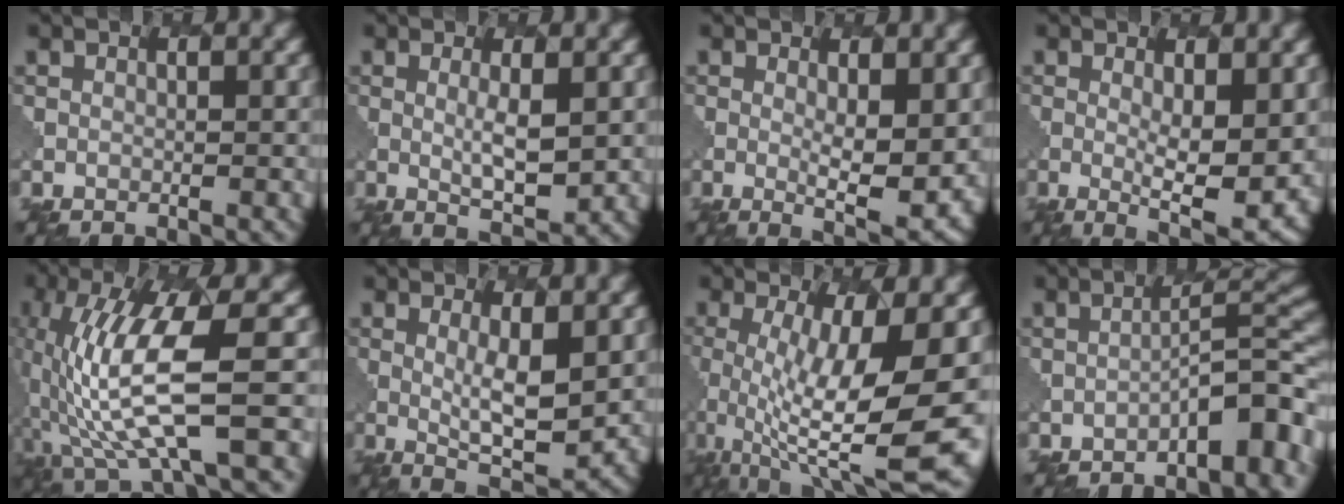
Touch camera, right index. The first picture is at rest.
{"total": 2.9, "force": [0.9, 0.7, 2.7], "torque": [-0.051, -0.009, 0.020]}
{"total": 4.7, "force": [0.7, 1.3, 4.5], "torque": [-0.075, -0.016, 0.017]}
{"total": 5.3, "force": [0.6, 1.4, 5.1], "torque": [-0.083, -0.018, 0.016]}
{"total": 10.1, "force": [-1.8, 2.5, 9.7], "torque": [-0.200, -0.003, -0.032]}
{"total": 4.6, "force": [1.0, 1.3, 4.3], "torque": [-0.077, -0.012, 0.022]}
{"total": 12.2, "force": [-1.1, 3.5, 11.6], "torque": [-0.188, -0.024, -0.009]}
{"total": 6.5, "force": [-3.6, 2.0, 5.0], "torque": [-0.057, 0.016, -0.054]}